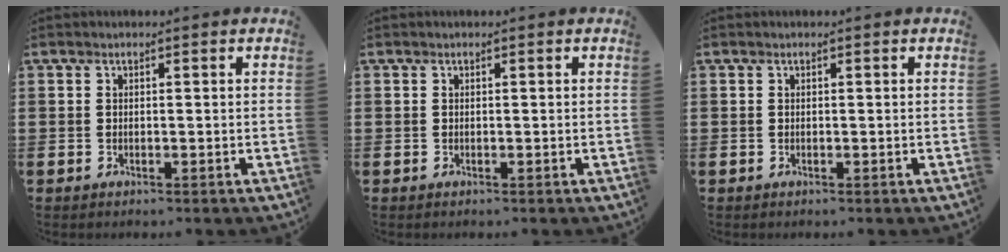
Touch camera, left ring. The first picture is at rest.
{"total": 0.0}
{"total": 0.0}